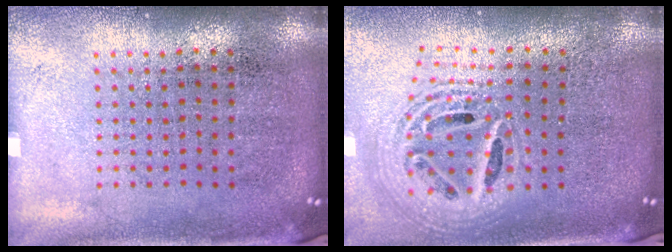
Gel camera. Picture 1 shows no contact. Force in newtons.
{"total": 2.3, "press": 1.8, "slide": 1.6}